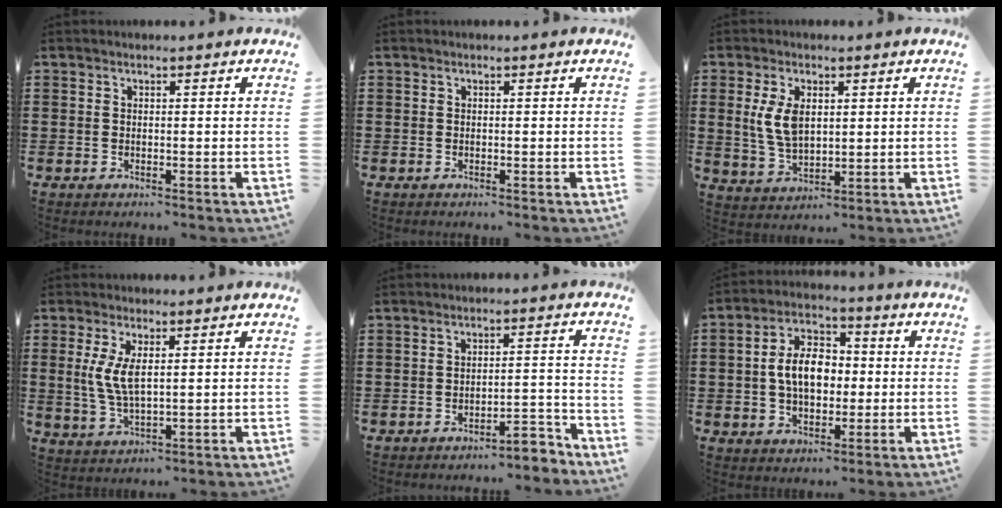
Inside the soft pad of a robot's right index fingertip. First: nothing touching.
{"total": 0.0}
{"total": 6.4, "force": [1.4, 3.6, 5.1], "torque": [-0.123, 0.004, 0.021]}
{"total": 5.8, "force": [1.3, 2.1, 5.2], "torque": [-0.120, -0.001, 0.017]}
{"total": 4.3, "force": [-3.9, 0.5, 1.6], "torque": [-0.029, 0.002, -0.078]}
{"total": 8.3, "force": [-0.1, 5.3, 6.4], "torque": [-0.131, 0.011, -0.009]}